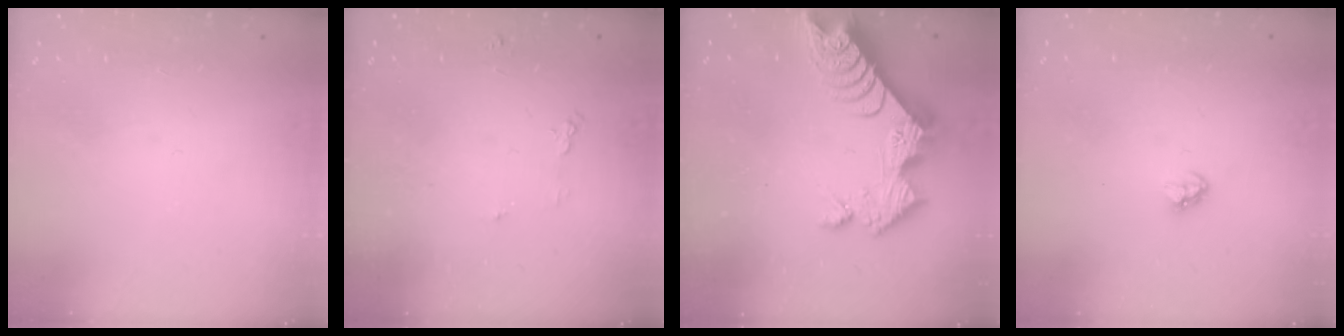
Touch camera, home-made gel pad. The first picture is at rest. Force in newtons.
{"total": 4.3, "press": 4.3, "slide": 0.4}
{"total": 16.6, "press": 16.6, "slide": 1.4}
{"total": 3.1, "press": 3.1, "slide": 0.2}